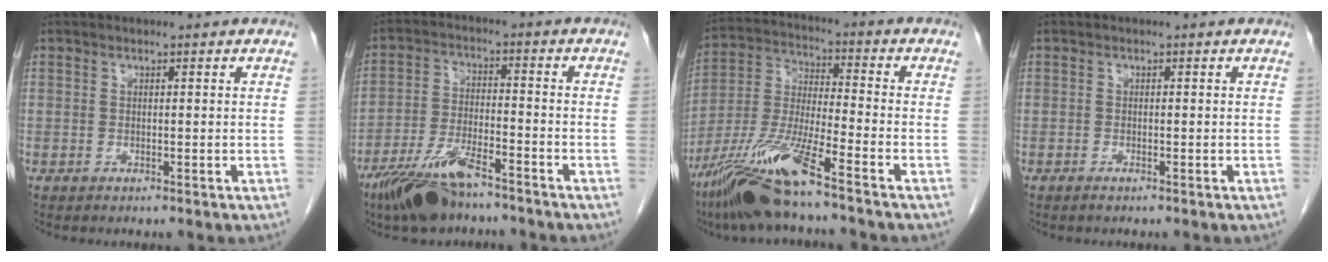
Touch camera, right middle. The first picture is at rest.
{"total": 9.9, "force": [-7.4, 2.4, 6.0], "torque": [-0.121, -0.017, -0.137]}
{"total": 13.8, "force": [-9.5, 0.2, 10.0], "torque": [-0.211, -0.024, -0.180]}
{"total": 0.7, "force": [-0.6, 0.1, 0.5], "torque": [-0.011, 0.000, -0.009]}